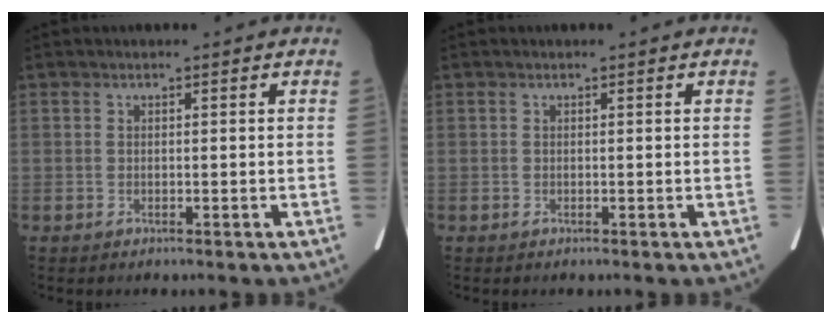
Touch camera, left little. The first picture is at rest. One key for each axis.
{"total": 0.0}